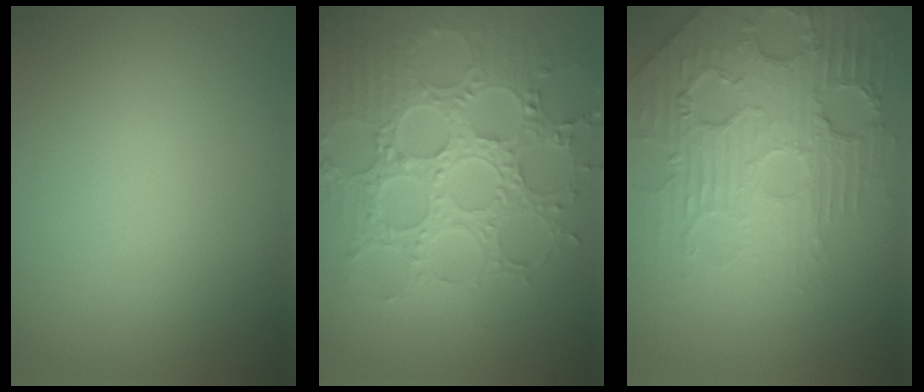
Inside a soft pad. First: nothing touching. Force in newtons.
{"total": 8.5, "press": 6.5, "slide": 5.4}
{"total": 6.9, "press": 5.3, "slide": 4.4}